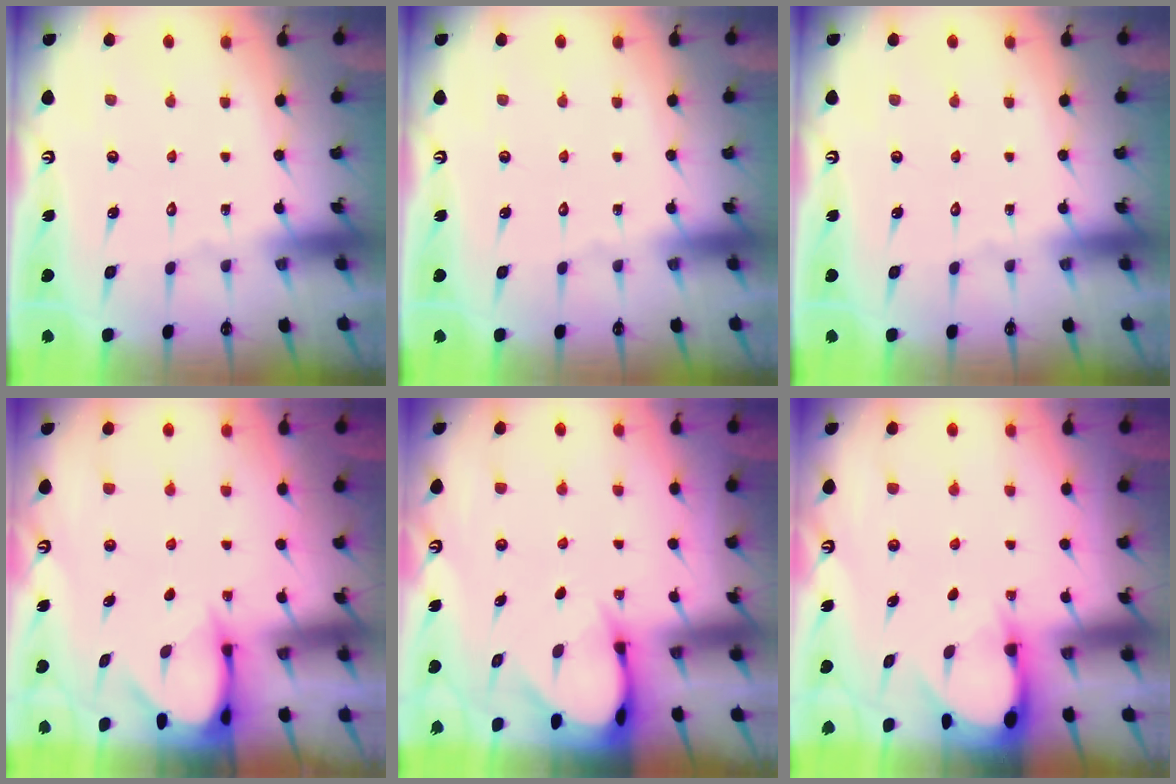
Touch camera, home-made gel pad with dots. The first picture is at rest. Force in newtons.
{"total": 0.0}
{"total": 0.0}
{"total": 3.6, "press": 3.6, "slide": 0.2}
{"total": 3.6, "press": 3.5, "slide": 0.3}
{"total": 3.1, "press": 3.1, "slide": 0.3}